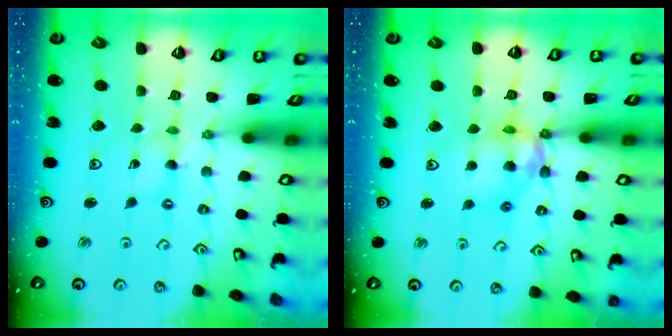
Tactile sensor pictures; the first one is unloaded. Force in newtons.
{"total": 12.0, "press": 12.0, "slide": 1.0}